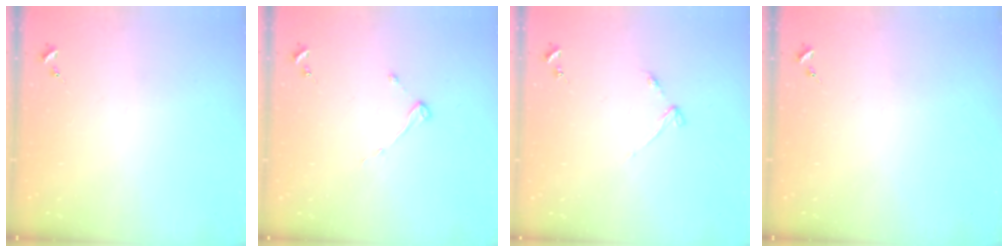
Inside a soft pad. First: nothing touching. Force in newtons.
{"total": 2.9, "press": 2.8, "slide": 0.3}
{"total": 2.9, "press": 2.8, "slide": 0.4}
{"total": 0.0}